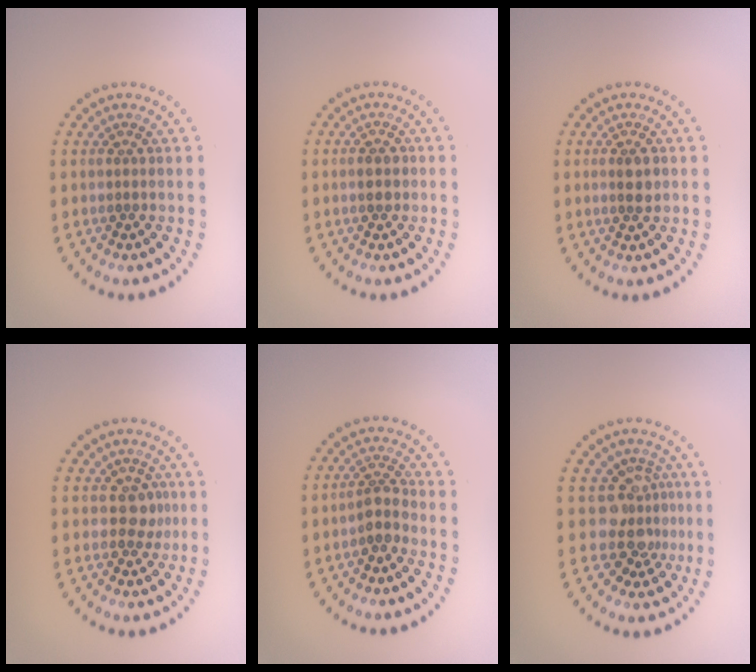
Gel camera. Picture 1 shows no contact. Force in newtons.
{"total": 1.5, "press": 1.5, "slide": 0.1}
{"total": 1.8, "press": 1.7, "slide": 0.6}
{"total": 1.8, "press": 1.5, "slide": 1.0}
{"total": 2.1, "press": 1.8, "slide": 1.1}
{"total": 3.8, "press": 2.8, "slide": 2.5}